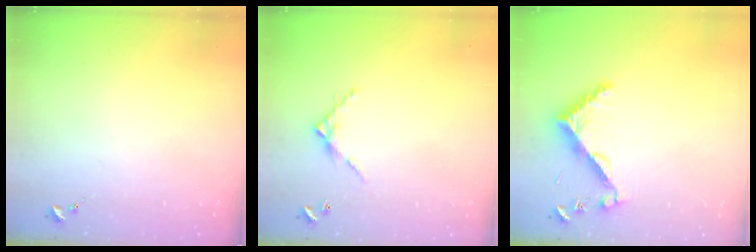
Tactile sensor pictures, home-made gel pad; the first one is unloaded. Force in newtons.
{"total": 6.3, "press": 6.3, "slide": 0.5}
{"total": 8.0, "press": 7.9, "slide": 0.4}